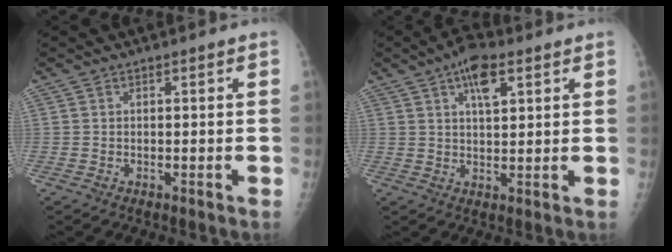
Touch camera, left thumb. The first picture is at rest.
{"total": 7.4, "force": [3.6, 3.4, 5.6], "torque": [-0.075, -0.007, 0.053]}